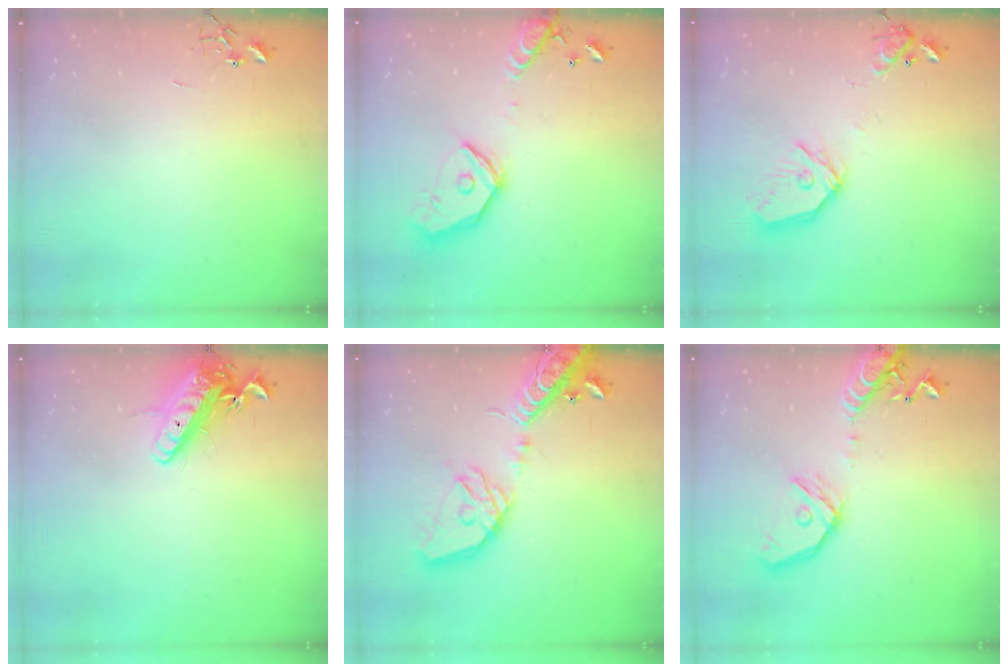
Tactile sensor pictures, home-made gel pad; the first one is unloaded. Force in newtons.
{"total": 17.6, "press": 17.4, "slide": 2.7}
{"total": 14.7, "press": 14.6, "slide": 1.9}
{"total": 13.9, "press": 13.7, "slide": 2.5}
{"total": 21.3, "press": 20.9, "slide": 3.7}
{"total": 16.3, "press": 16.0, "slide": 3.2}